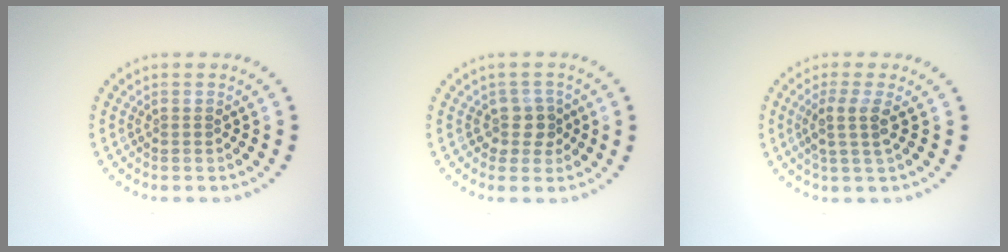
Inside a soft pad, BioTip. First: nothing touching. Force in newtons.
{"total": 2.3, "press": 1.8, "slide": 1.5}
{"total": 2.5, "press": 2.0, "slide": 1.6}